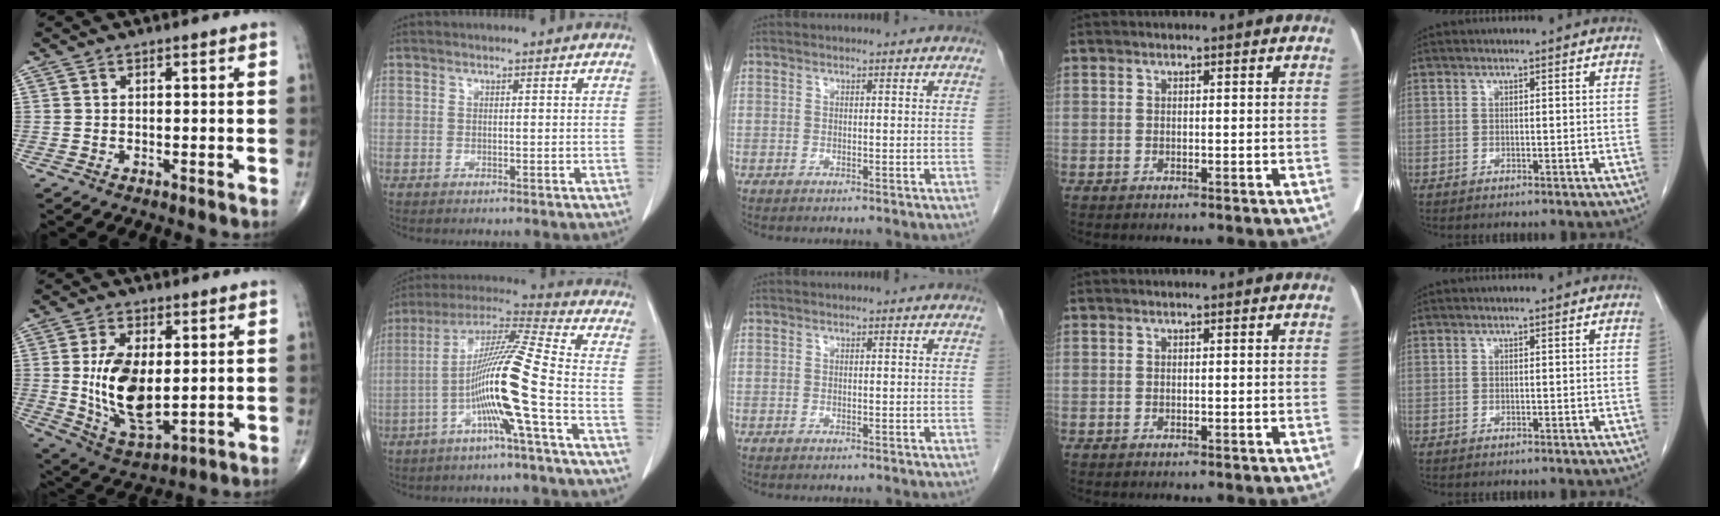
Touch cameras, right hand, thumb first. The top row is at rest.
{"thumb": {"total": 14.4, "force": [0.7, 7.5, 12.3], "torque": [-0.219, -0.020, 0.027]}, "index": {"total": 13.8, "force": [-4.1, -1.7, 13.0], "torque": [-0.242, 0.007, -0.086]}}